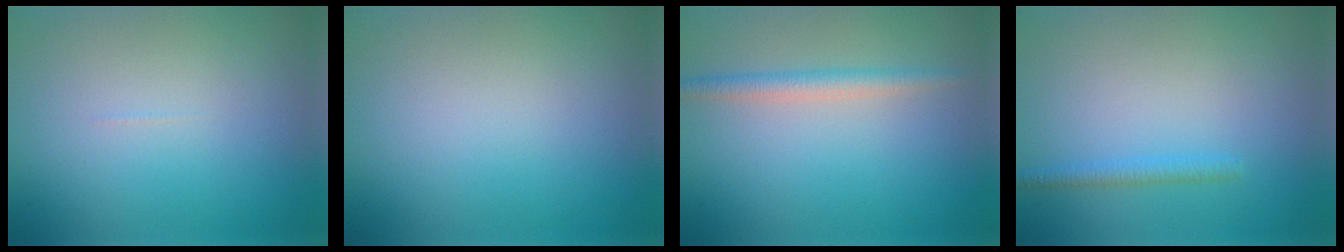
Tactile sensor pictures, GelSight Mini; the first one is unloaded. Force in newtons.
{"total": 0.0}
{"total": 2.2, "press": 2.2, "slide": 0.0}
{"total": 1.3, "press": 1.3, "slide": 0.1}